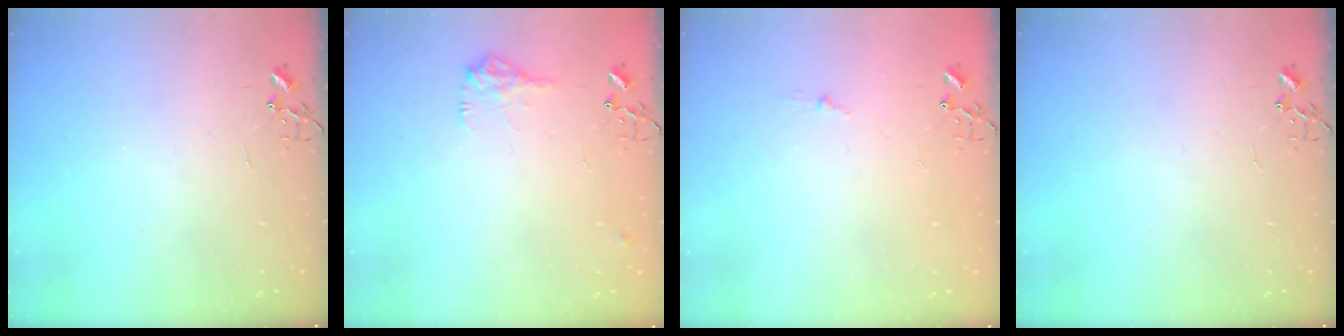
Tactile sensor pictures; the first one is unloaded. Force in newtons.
{"total": 9.5, "press": 9.5, "slide": 0.4}
{"total": 3.1, "press": 3.1, "slide": 0.4}
{"total": 0.0}